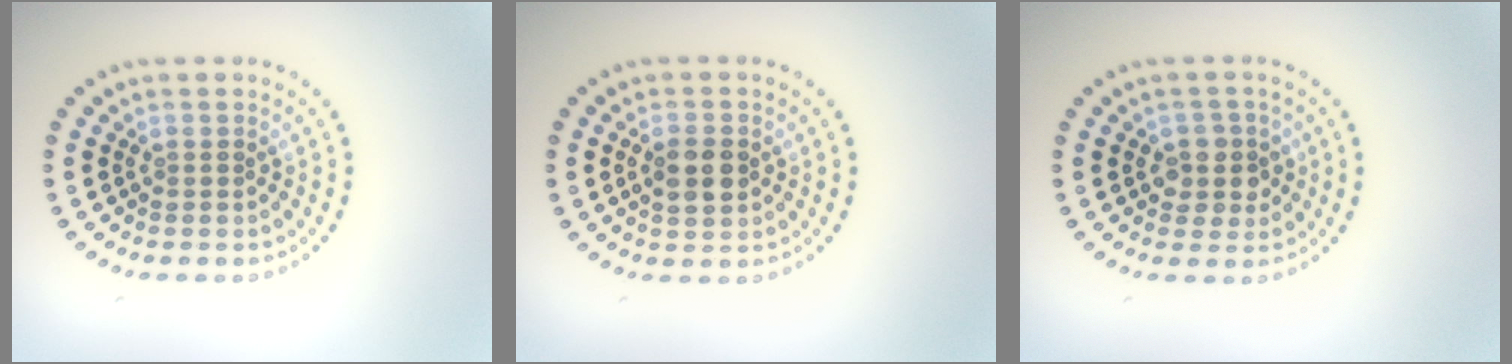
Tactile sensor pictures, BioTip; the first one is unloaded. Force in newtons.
{"total": 2.6, "press": 2.6, "slide": 0.2}
{"total": 2.8, "press": 2.5, "slide": 1.2}